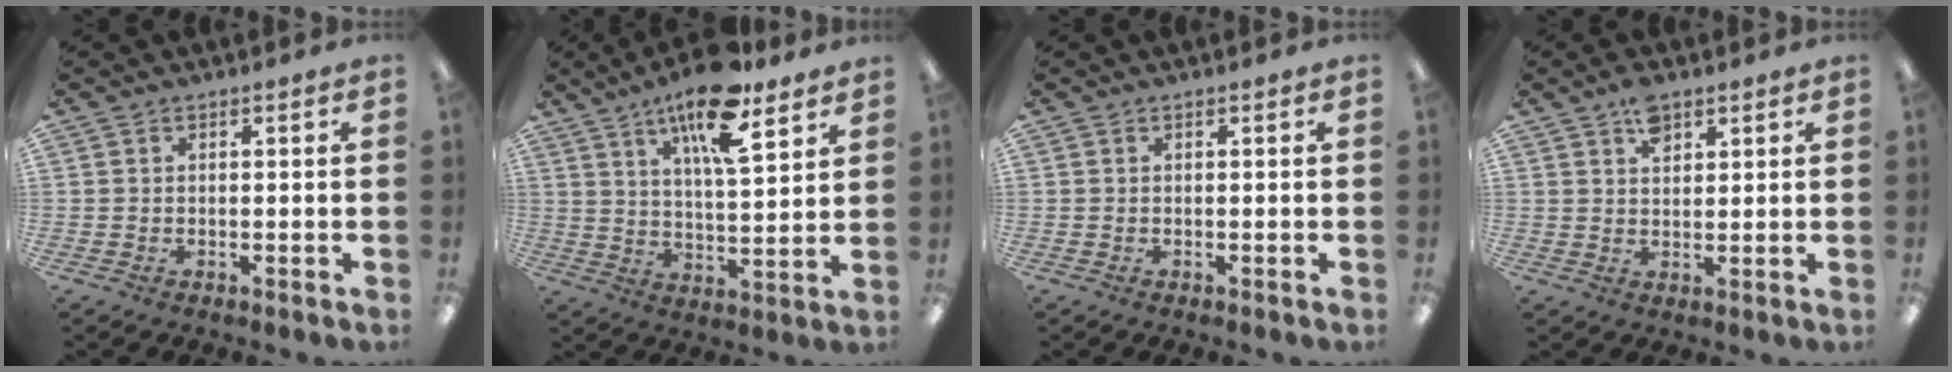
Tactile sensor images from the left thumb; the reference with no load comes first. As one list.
[{"total": 15.3, "force": [10.2, 4.8, 10.3], "torque": [-0.166, -0.051, 0.168]}, {"total": 0.0}, {"total": 4.7, "force": [2.9, 2.6, 2.6], "torque": [-0.034, -0.007, 0.050]}]